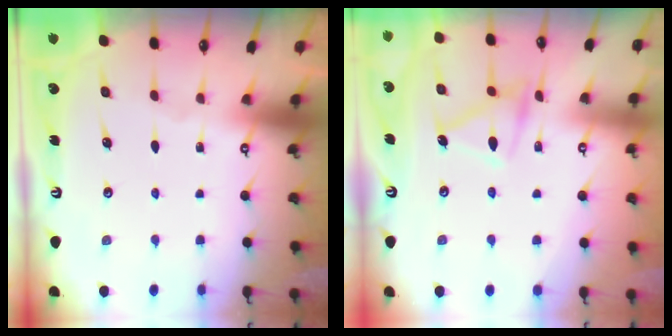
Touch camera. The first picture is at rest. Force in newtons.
{"total": 13.2, "press": 13.2, "slide": 0.9}